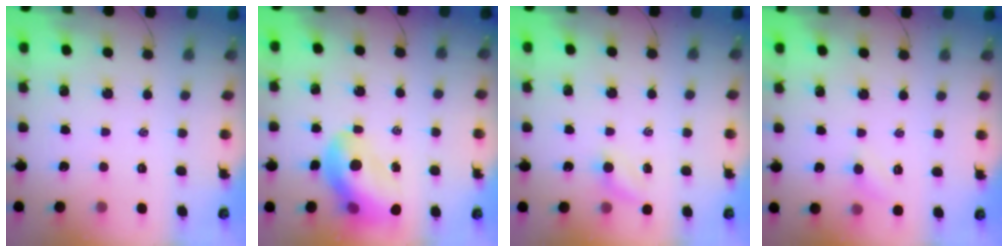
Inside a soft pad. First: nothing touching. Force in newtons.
{"total": 13.7, "press": 13.2, "slide": 3.8}
{"total": 4.2, "press": 4.0, "slide": 1.3}
{"total": 4.6, "press": 4.4, "slide": 1.3}